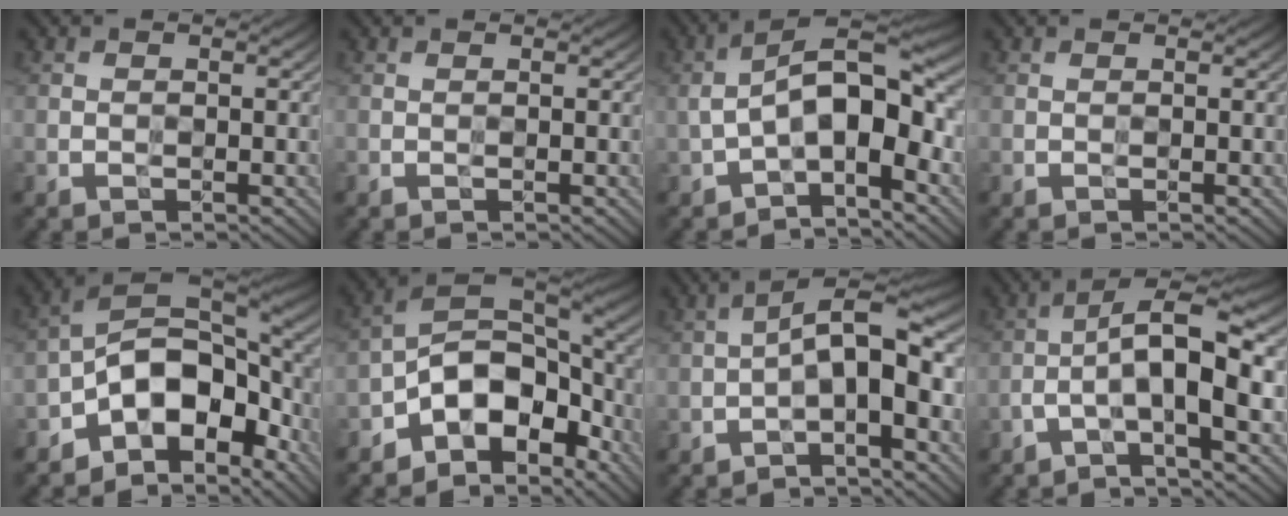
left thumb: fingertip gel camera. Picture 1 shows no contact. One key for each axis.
{"total": 0.0}
{"total": 9.8, "fx": -1.9, "fy": 4.1, "fz": 8.7, "tx": -0.149, "ty": 0.019, "tz": -0.036}
{"total": 0.0}
{"total": 11.9, "fx": -4.9, "fy": 6.7, "fz": 8.6, "tx": -0.142, "ty": -0.002, "tz": -0.097}
{"total": 11.2, "fx": -5.4, "fy": 6.4, "fz": 7.4, "tx": -0.132, "ty": -0.005, "tz": -0.106}
{"total": 6.6, "fx": -1.7, "fy": 2.2, "fz": 5.9, "tx": -0.092, "ty": 0.023, "tz": -0.038}
{"total": 7.3, "fx": -1.8, "fy": 1.5, "fz": 7.0, "tx": -0.116, "ty": 0.026, "tz": -0.046}